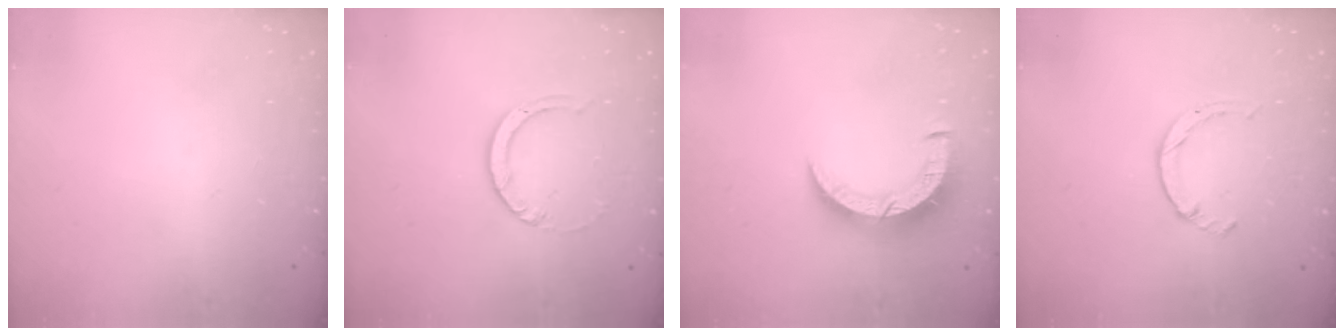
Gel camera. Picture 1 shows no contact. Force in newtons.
{"total": 5.1, "press": 5.1, "slide": 0.3}
{"total": 8.4, "press": 8.3, "slide": 1.0}
{"total": 1.7, "press": 1.7, "slide": 0.2}